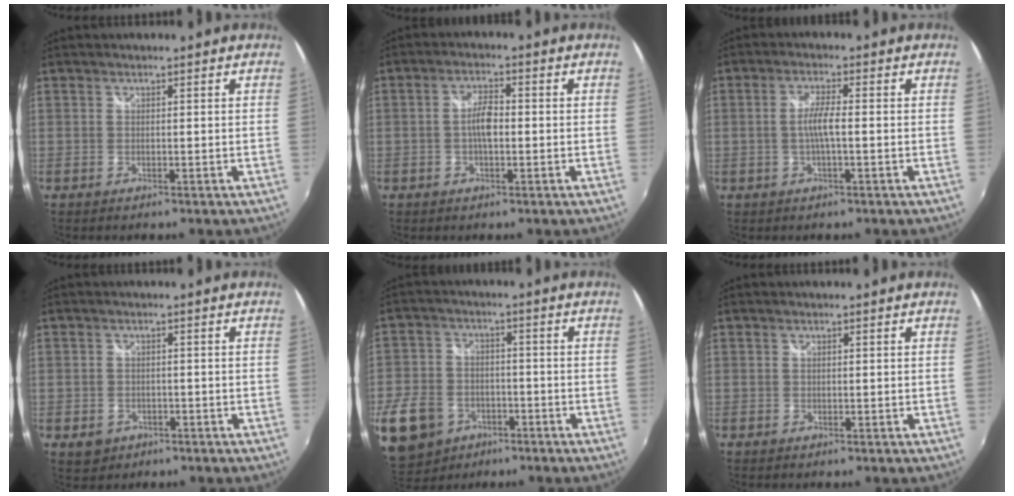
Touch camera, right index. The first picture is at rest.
{"total": 4.0, "force": [-0.5, 1.4, 3.7], "torque": [-0.072, 0.006, -0.011]}
{"total": 3.9, "force": [-0.6, 0.3, 3.8], "torque": [-0.074, 0.001, -0.010]}
{"total": 4.0, "force": [-1.7, 3.3, 1.4], "torque": [-0.034, -0.003, -0.020]}
{"total": 16.5, "force": [-7.8, 12.3, 7.8], "torque": [-0.214, -0.003, -0.126]}
{"total": 0.0}